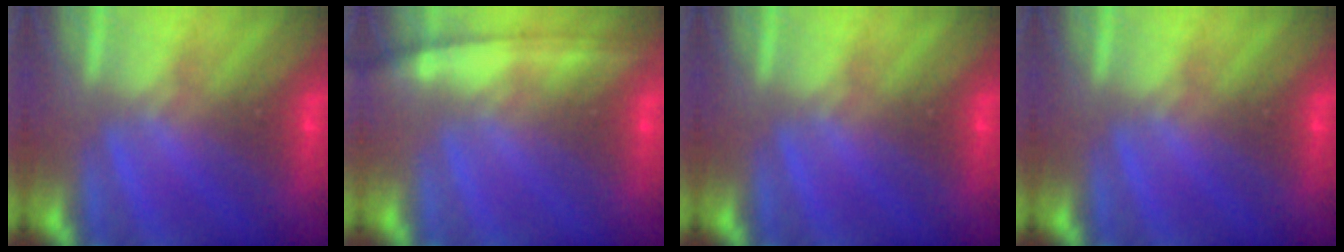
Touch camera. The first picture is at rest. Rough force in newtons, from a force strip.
{"total": 1.3}
{"total": 0.0}
{"total": 0.0}